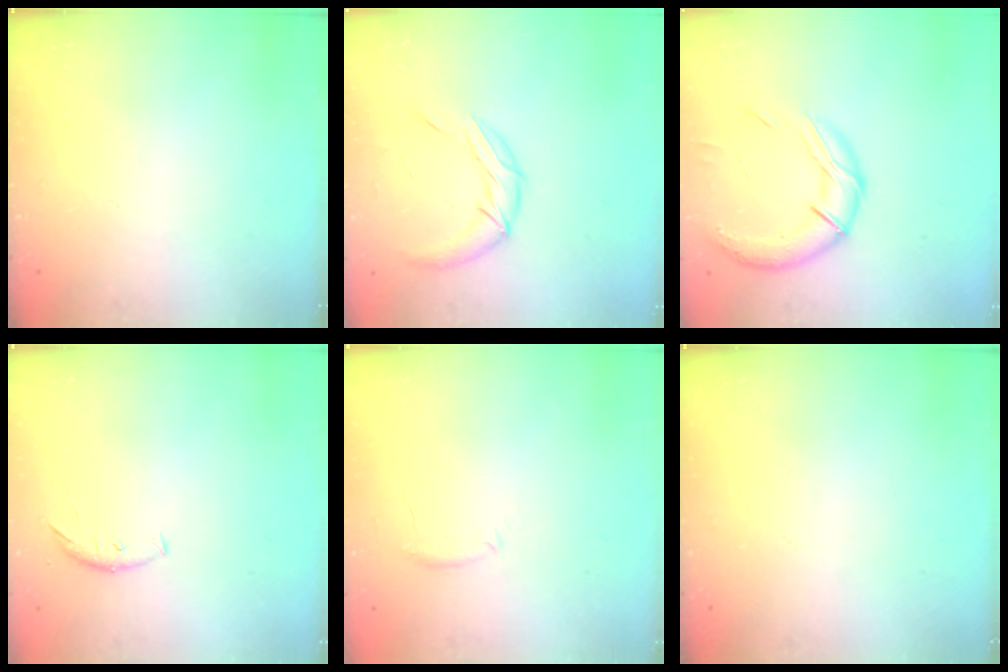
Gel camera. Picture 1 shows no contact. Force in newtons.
{"total": 11.7, "press": 11.7, "slide": 1.3}
{"total": 14.7, "press": 14.6, "slide": 1.7}
{"total": 5.6, "press": 5.6, "slide": 0.6}
{"total": 4.4, "press": 4.2, "slide": 1.3}
{"total": 0.0}